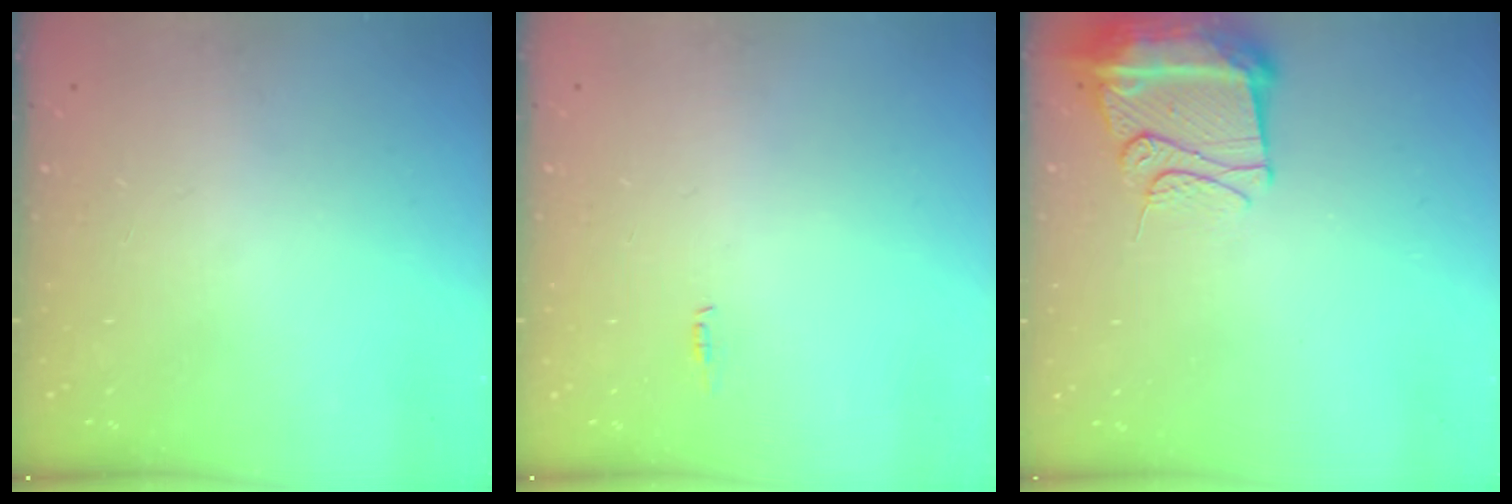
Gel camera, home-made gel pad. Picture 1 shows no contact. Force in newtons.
{"total": 4.8, "press": 2.5, "slide": 4.1}
{"total": 13.1, "press": 13.1, "slide": 1.4}